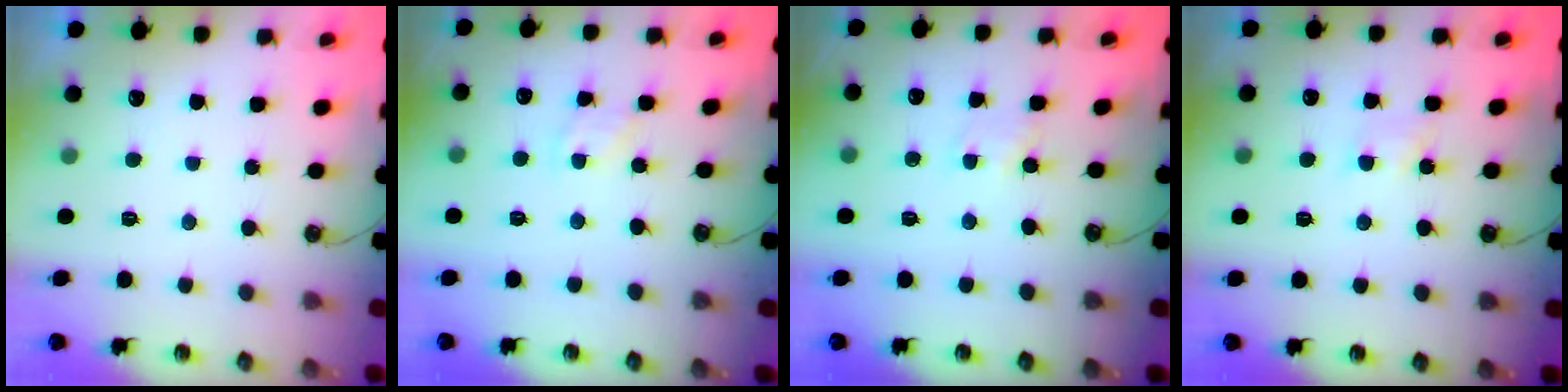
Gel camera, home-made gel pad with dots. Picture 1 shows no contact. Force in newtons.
{"total": 3.9, "press": 3.9, "slide": 0.5}
{"total": 1.7, "press": 1.7, "slide": 0.2}
{"total": 4.4, "press": 4.3, "slide": 0.6}